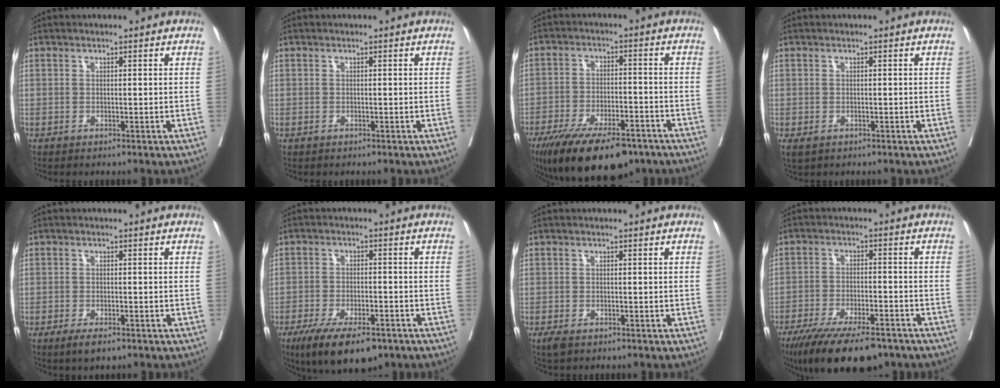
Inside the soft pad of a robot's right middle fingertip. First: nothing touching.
{"total": 0.0}
{"total": 15.6, "force": [-11.4, 5.4, 9.1], "torque": [-0.145, -0.013, -0.183]}
{"total": 1.6, "force": [-0.8, 1.0, 0.9], "torque": [-0.017, -0.003, -0.006]}
{"total": 2.8, "force": [-1.9, 0.9, 1.9], "torque": [-0.034, -0.004, -0.029]}
{"total": 10.8, "force": [-7.4, 3.9, 6.9], "torque": [-0.109, -0.010, -0.118]}
{"total": 1.9, "force": [-1.3, 0.8, 1.1], "torque": [-0.023, -0.005, -0.019]}
{"total": 14.9, "force": [-11.3, 4.0, 8.9], "torque": [-0.141, -0.022, -0.181]}